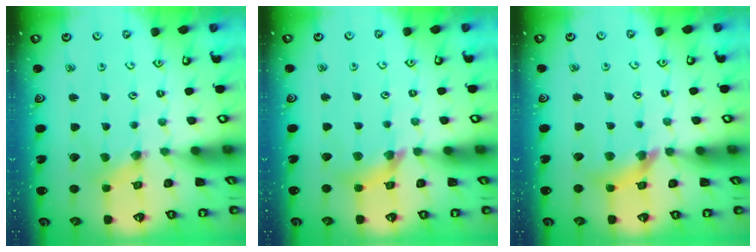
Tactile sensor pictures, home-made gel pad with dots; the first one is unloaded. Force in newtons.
{"total": 9.2, "press": 9.2, "slide": 1.2}
{"total": 10.3, "press": 10.2, "slide": 1.2}